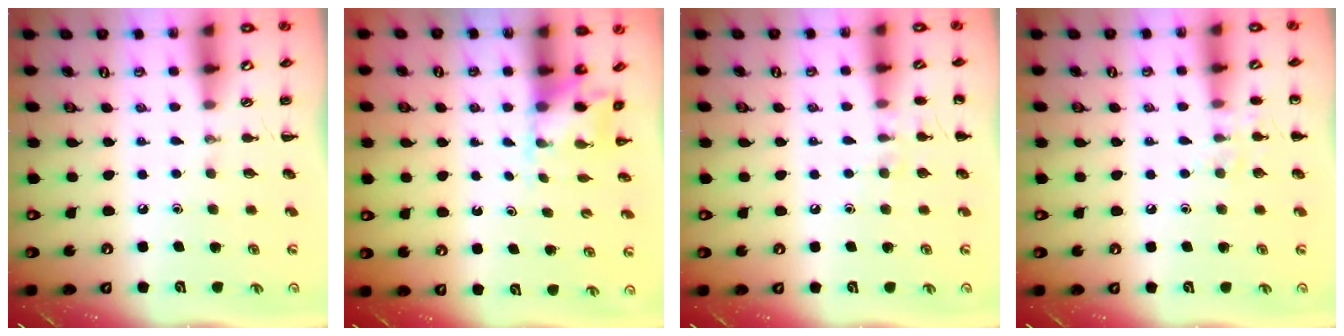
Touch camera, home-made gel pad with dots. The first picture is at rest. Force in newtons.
{"total": 2.5, "press": 2.5, "slide": 0.5}
{"total": 6.6, "press": 6.4, "slide": 1.5}
{"total": 6.6, "press": 6.4, "slide": 1.3}